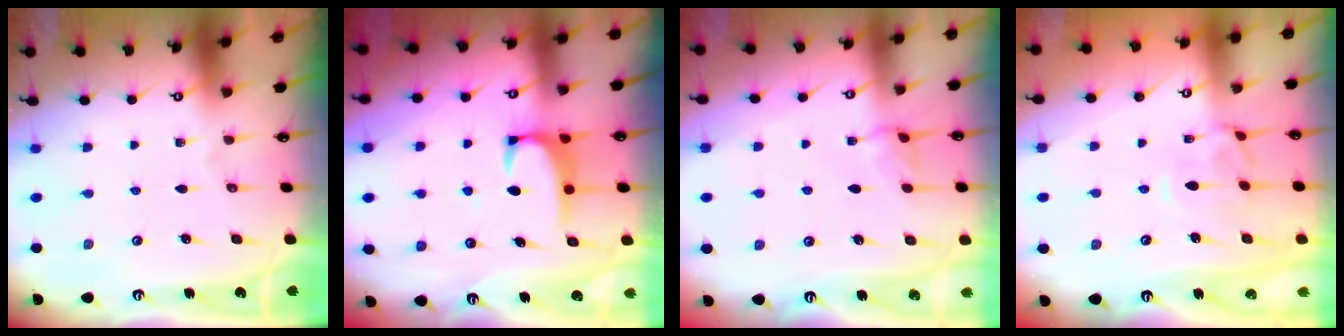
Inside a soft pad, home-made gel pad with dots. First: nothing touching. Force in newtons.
{"total": 2.1, "press": 2.0, "slide": 0.3}
{"total": 2.7, "press": 2.7, "slide": 0.2}
{"total": 1.6, "press": 1.4, "slide": 0.8}